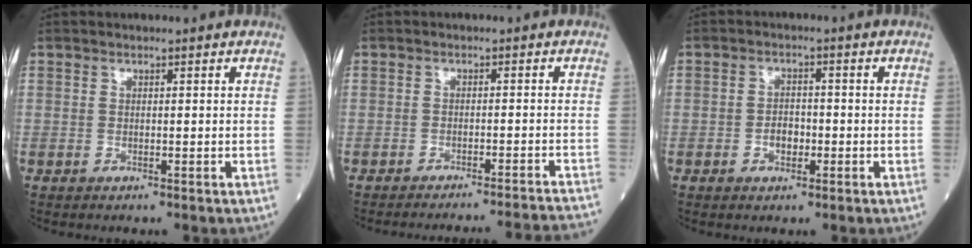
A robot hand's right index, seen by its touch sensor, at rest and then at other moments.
{"total": 15.1, "force": [-14.6, -2.0, 3.3], "torque": [-0.022, -0.021, -0.174]}
{"total": 2.8, "force": [-0.9, 1.7, 2.0], "torque": [-0.027, 0.006, -0.014]}